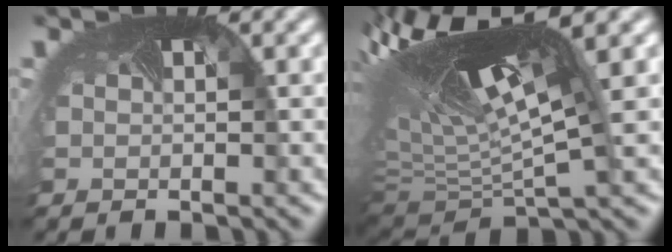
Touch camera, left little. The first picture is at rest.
{"total": 13.5, "force": [3.3, 5.3, 12.0], "torque": [-0.262, -0.001, 0.077]}